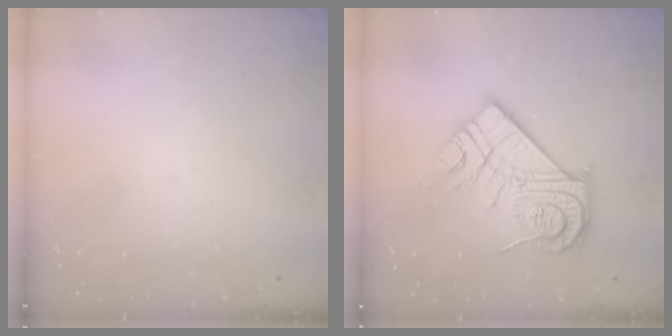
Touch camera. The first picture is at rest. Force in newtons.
{"total": 20.8, "press": 20.7, "slide": 1.7}